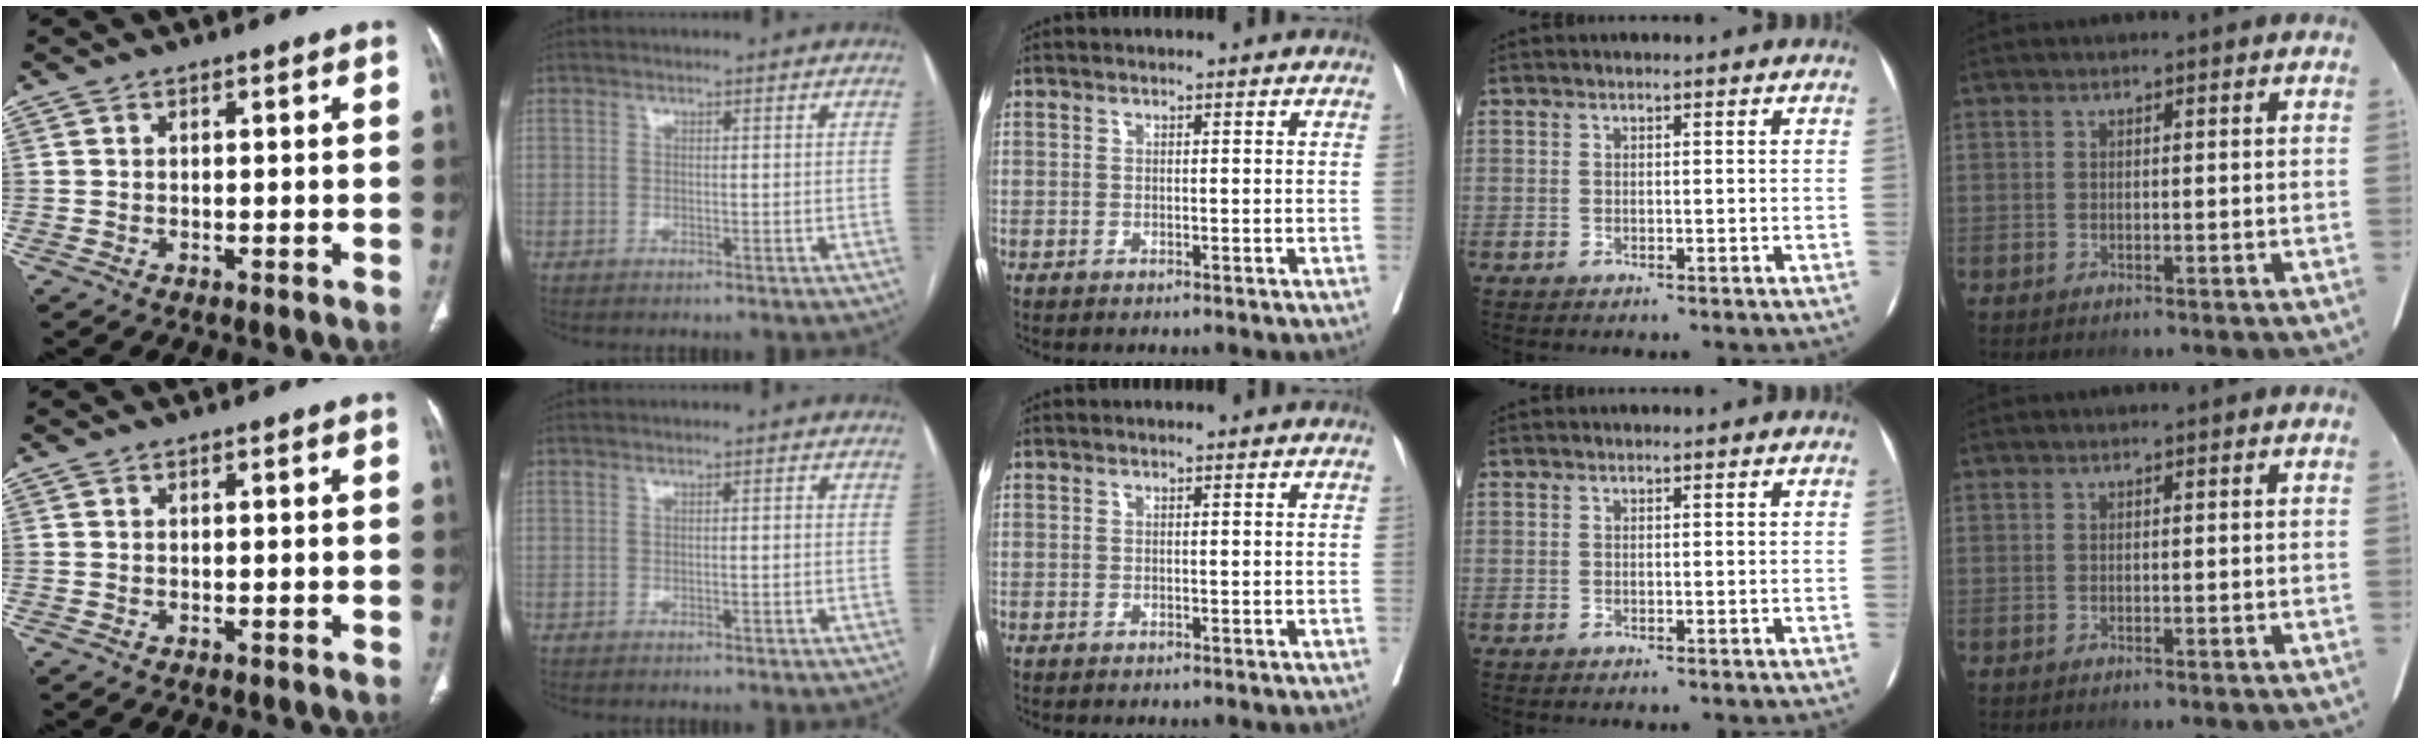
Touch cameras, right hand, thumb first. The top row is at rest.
{"index": {"total": 0.6, "force": [-0.1, 0.1, 0.6], "torque": [-0.008, 0.001, -0.001]}}